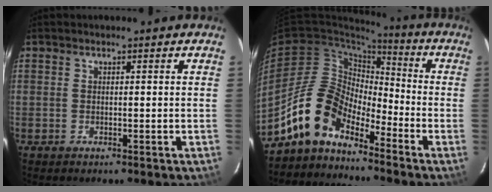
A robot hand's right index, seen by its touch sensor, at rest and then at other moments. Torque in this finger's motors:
{"motor_torque": [0.61, -0.53, 0.81, 0.15]}